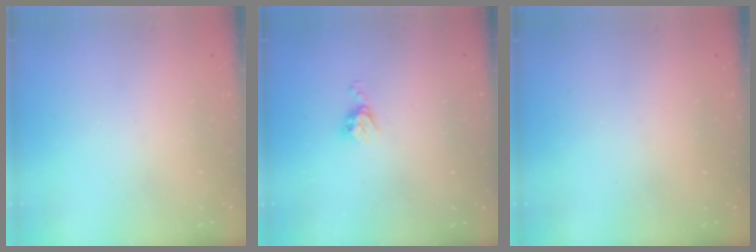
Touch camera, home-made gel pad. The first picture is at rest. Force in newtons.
{"total": 5.6, "press": 5.6, "slide": 0.5}
{"total": 0.0}